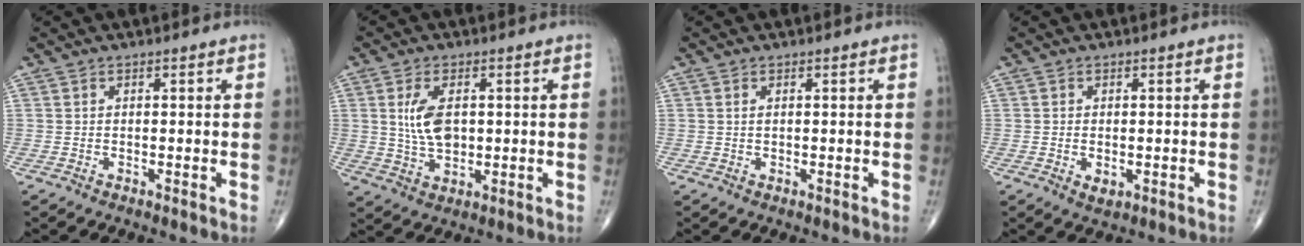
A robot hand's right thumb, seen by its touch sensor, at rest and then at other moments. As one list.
[{"total": 7.3, "force": [1.2, 4.0, 6.0], "torque": [-0.113, -0.006, 0.028]}, {"total": 0.6, "force": [0.2, 0.3, 0.5], "torque": [-0.013, 0.003, 0.005]}, {"total": 2.4, "force": [-0.5, 1.5, 1.9], "torque": [-0.028, -0.003, -0.004]}]